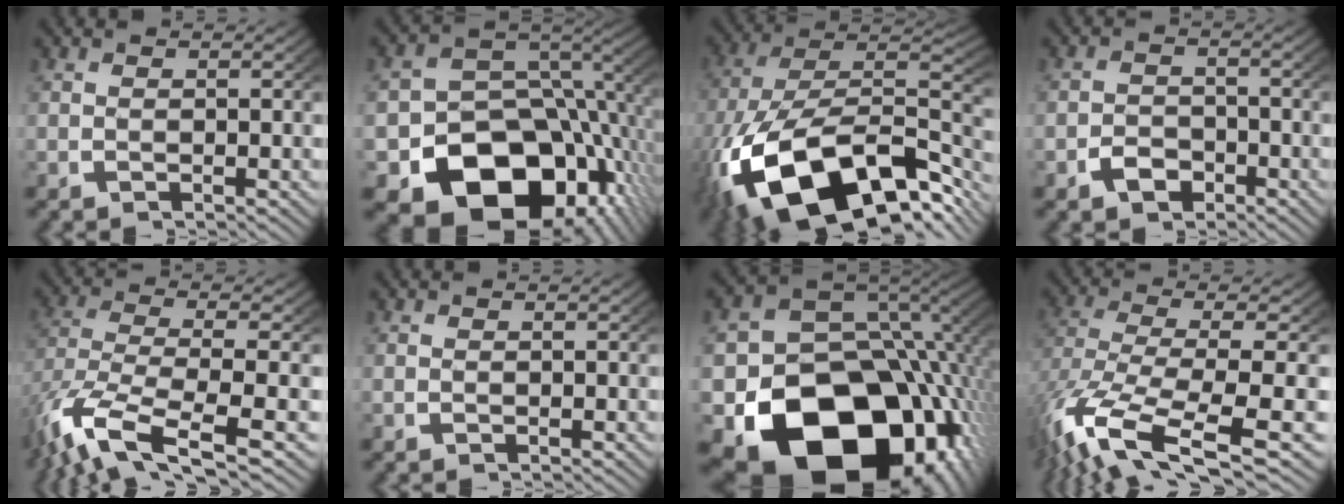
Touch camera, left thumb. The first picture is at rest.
{"total": 18.9, "force": [-6.0, 13.6, 11.8], "torque": [-0.208, -0.067, -0.078]}
{"total": 21.8, "force": [-6.6, 13.2, 16.1], "torque": [-0.307, -0.080, -0.063]}
{"total": 2.5, "force": [-1.5, 1.9, 0.8], "torque": [-0.016, -0.008, -0.023]}
{"total": 9.1, "force": [-2.9, 4.6, 7.3], "torque": [-0.185, -0.038, -0.027]}
{"total": 0.0}
{"total": 24.6, "force": [-7.4, 16.2, 17.0], "torque": [-0.310, -0.098, -0.071]}
{"total": 11.1, "force": [-3.1, 5.6, 9.1], "torque": [-0.227, -0.051, -0.017]}